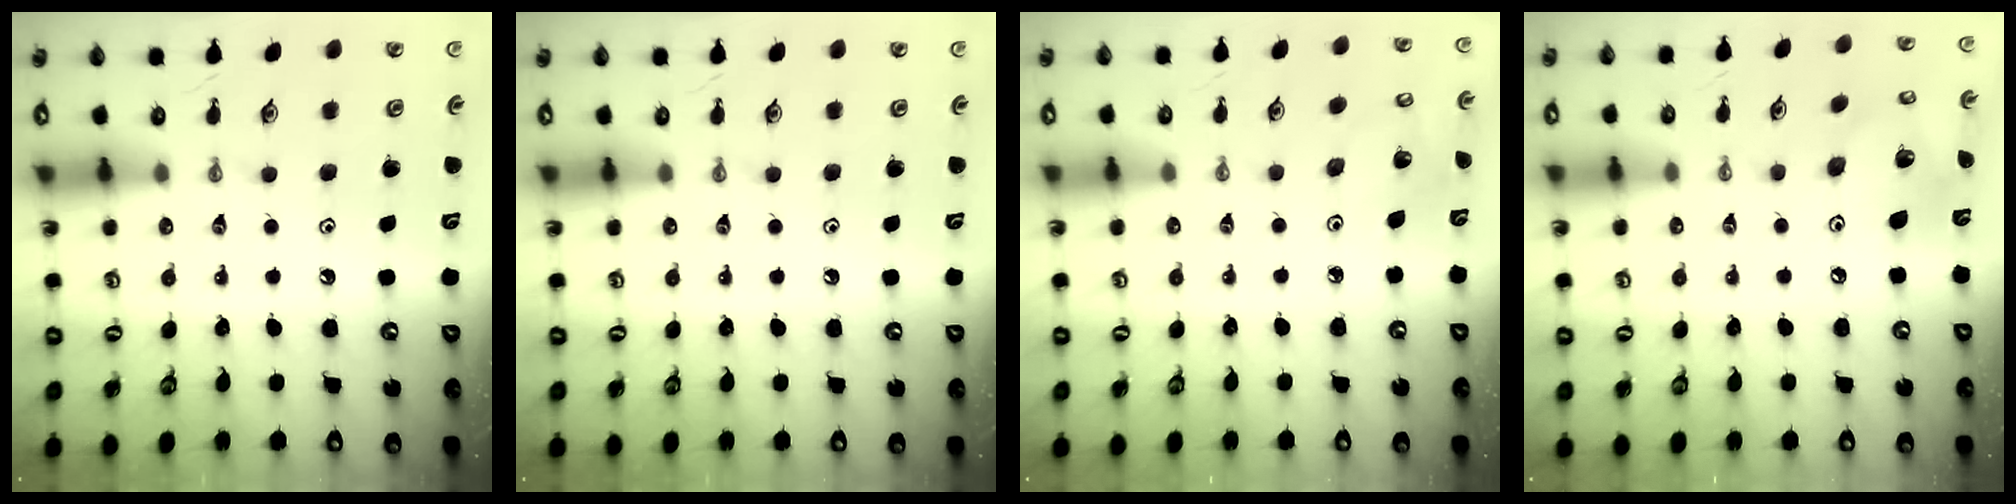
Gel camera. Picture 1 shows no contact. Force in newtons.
{"total": 0.0}
{"total": 3.7, "press": 3.5, "slide": 1.4}
{"total": 14.4, "press": 14.1, "slide": 3.3}